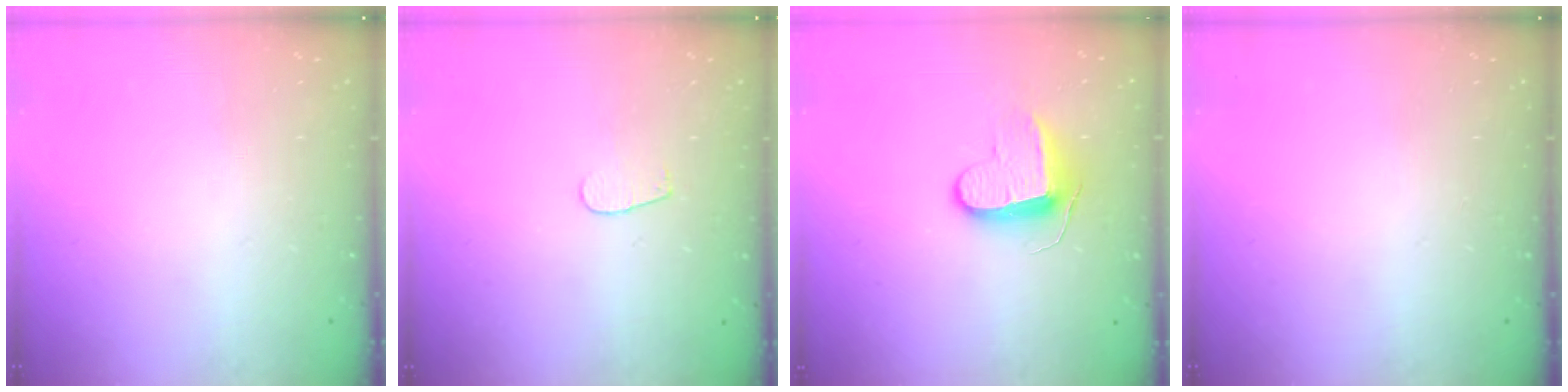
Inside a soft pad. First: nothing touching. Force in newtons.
{"total": 2.6, "press": 2.5, "slide": 0.3}
{"total": 9.3, "press": 9.3, "slide": 0.0}
{"total": 0.0}